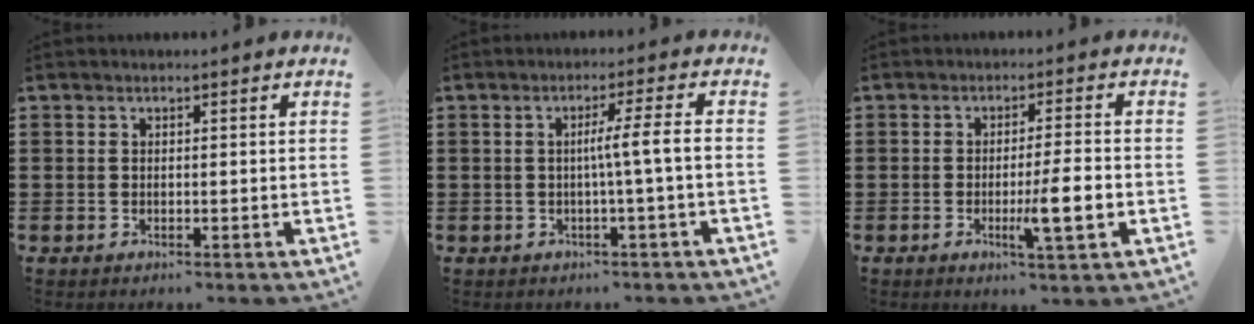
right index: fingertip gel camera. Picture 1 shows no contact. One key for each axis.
{"total": 4.3, "fx": -0.5, "fy": -0.7, "fz": 4.3, "tx": -0.077, "ty": -0.007, "tz": -0.015}
{"total": 6.7, "fx": -1.8, "fy": 0.4, "fz": 6.5, "tx": -0.110, "ty": -0.013, "tz": -0.030}